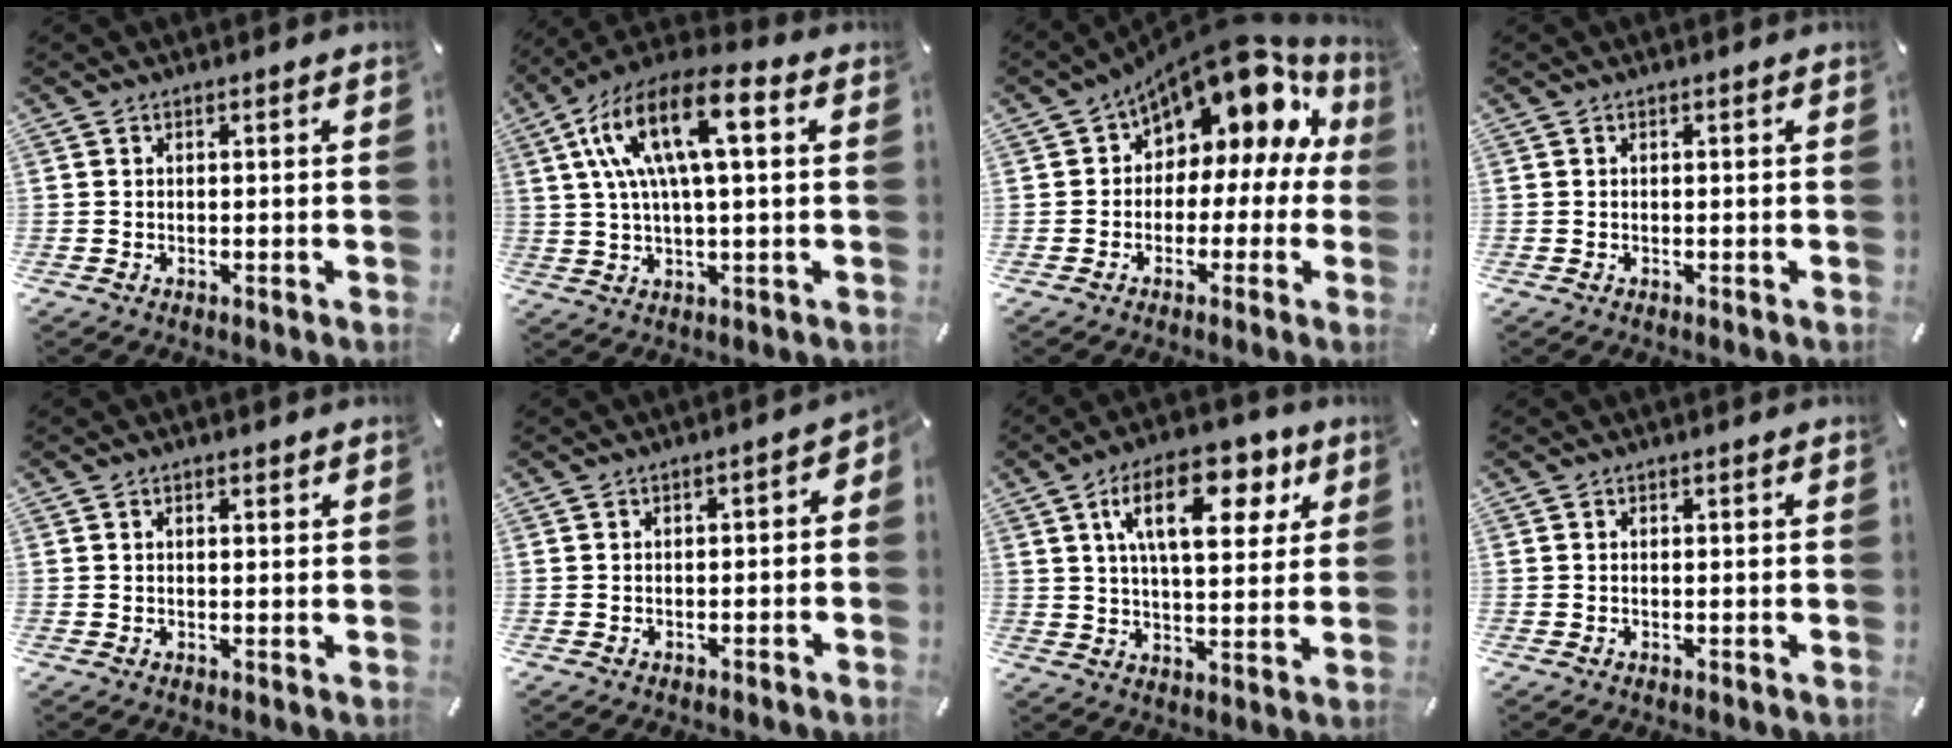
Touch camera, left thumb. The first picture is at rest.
{"total": 15.9, "force": [5.0, 6.1, 13.9], "torque": [-0.292, 0.000, 0.082]}
{"total": 12.4, "force": [7.9, 7.0, 6.6], "torque": [-0.096, -0.071, 0.130]}
{"total": 0.0}
{"total": 1.0, "force": [0.7, 0.5, 0.4], "torque": [-0.010, 0.004, 0.011]}
{"total": 2.7, "force": [-1.7, 1.4, 1.6], "torque": [-0.027, 0.014, -0.032]}
{"total": 17.1, "force": [8.0, 8.4, 12.5], "torque": [-0.196, -0.011, 0.130]}
{"total": 0.0}